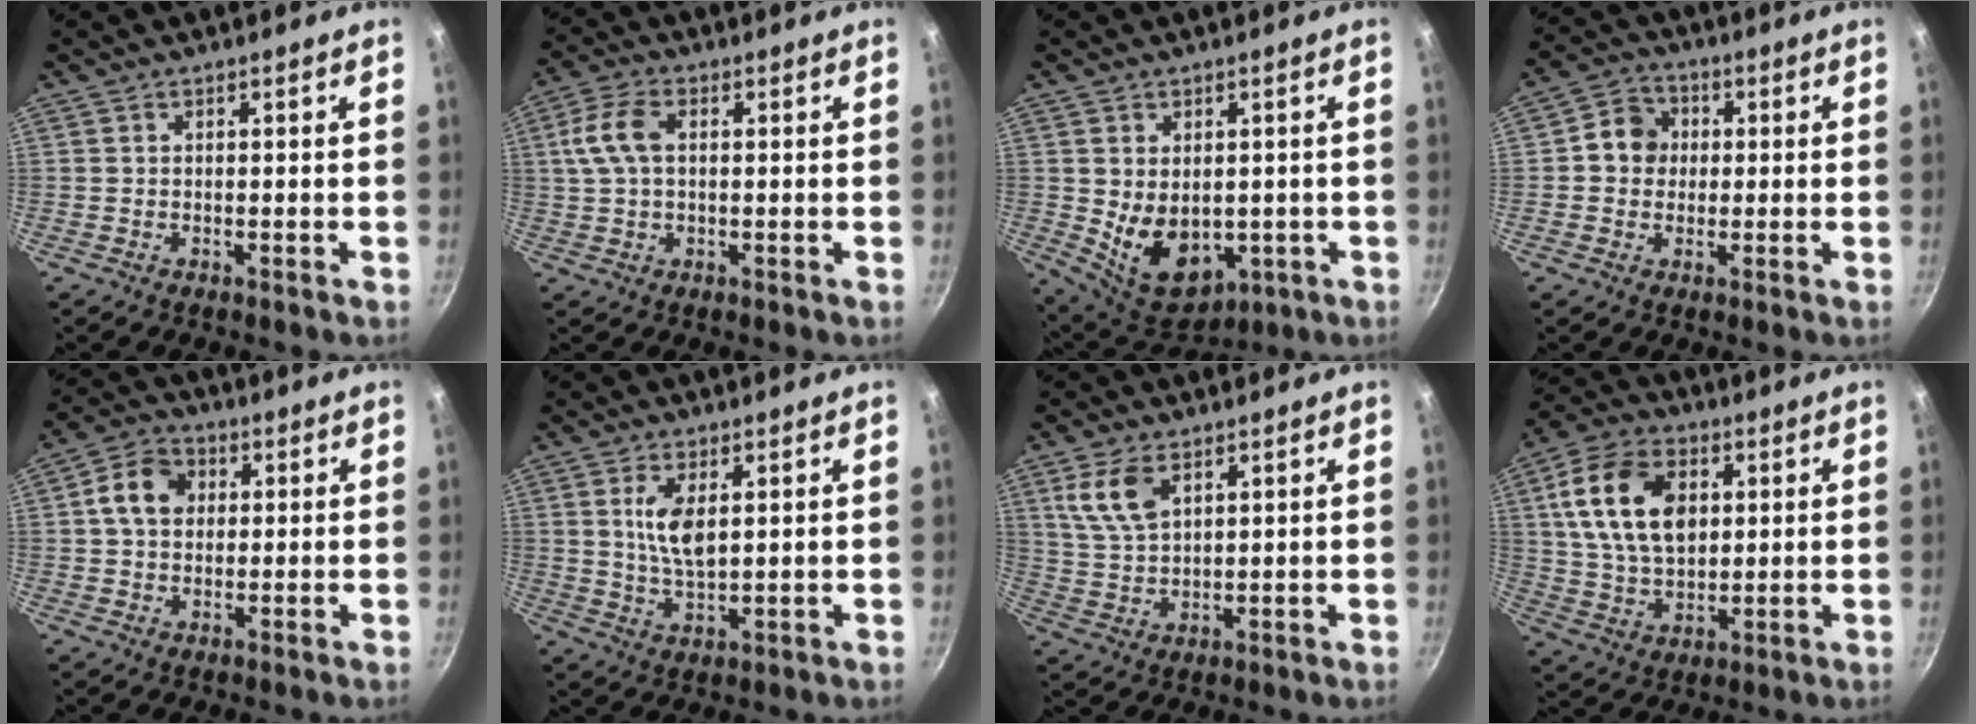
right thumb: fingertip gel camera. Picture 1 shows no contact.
{"total": 7.3, "force": [1.3, 4.4, 5.7], "torque": [-0.118, 0.016, 0.021]}
{"total": 11.4, "force": [-0.7, 8.0, 8.2], "torque": [-0.108, -0.016, 0.018]}
{"total": 6.8, "force": [0.6, 6.1, 2.9], "torque": [-0.014, 0.012, -0.006]}
{"total": 7.8, "force": [1.4, 6.1, 4.6], "torque": [-0.060, 0.013, 0.013]}
{"total": 6.8, "force": [1.8, 3.0, 5.8], "torque": [-0.104, -0.017, 0.038]}
{"total": 7.9, "force": [3.8, 4.3, 5.4], "torque": [-0.100, -0.017, 0.081]}
{"total": 16.5, "force": [4.0, 10.9, 11.8], "torque": [-0.198, -0.004, 0.072]}